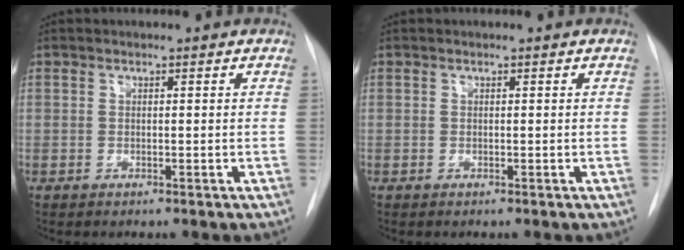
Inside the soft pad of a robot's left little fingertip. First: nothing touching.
{"total": 0.0}